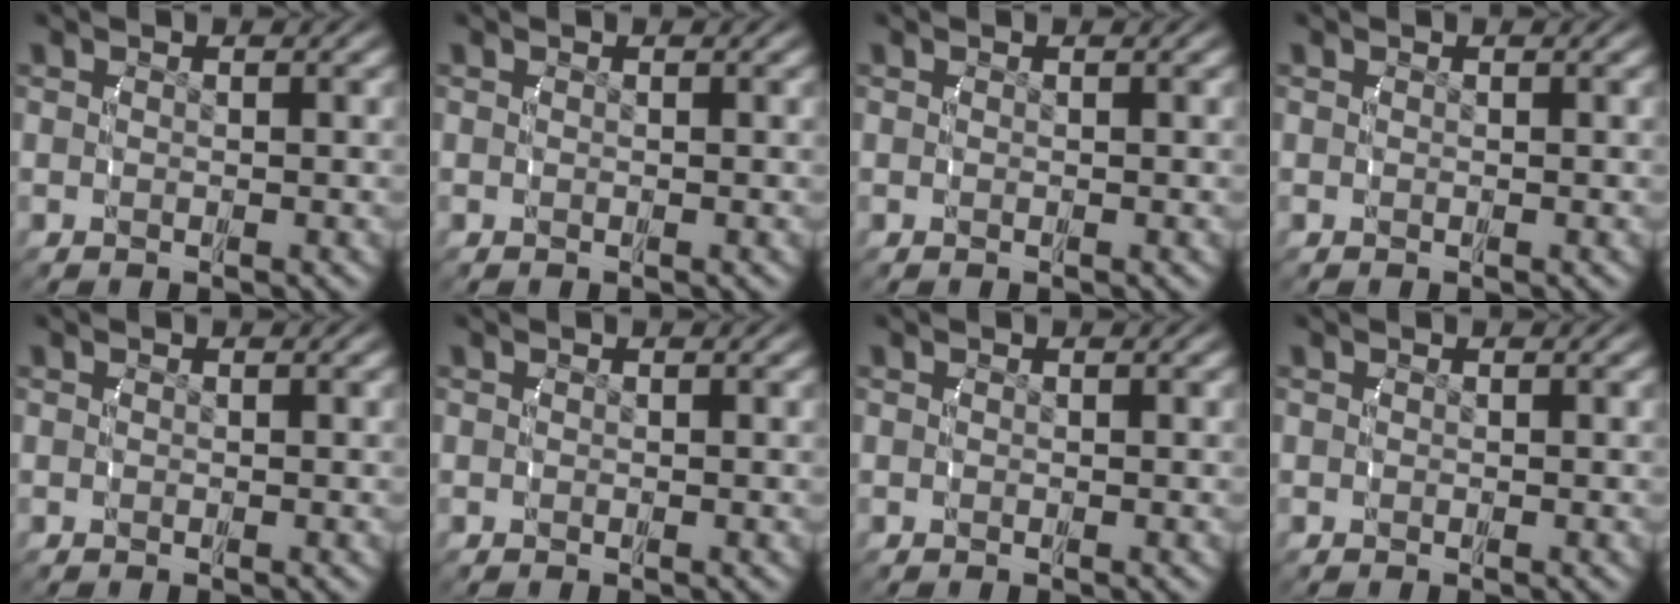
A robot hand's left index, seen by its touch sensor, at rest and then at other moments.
{"total": 0.0}
{"total": 0.0}
{"total": 0.0}
{"total": 1.0, "force": [-0.2, -0.9, -0.4], "torque": [0.014, -0.008, 0.004]}
{"total": 0.0}
{"total": 0.0}
{"total": 0.0}